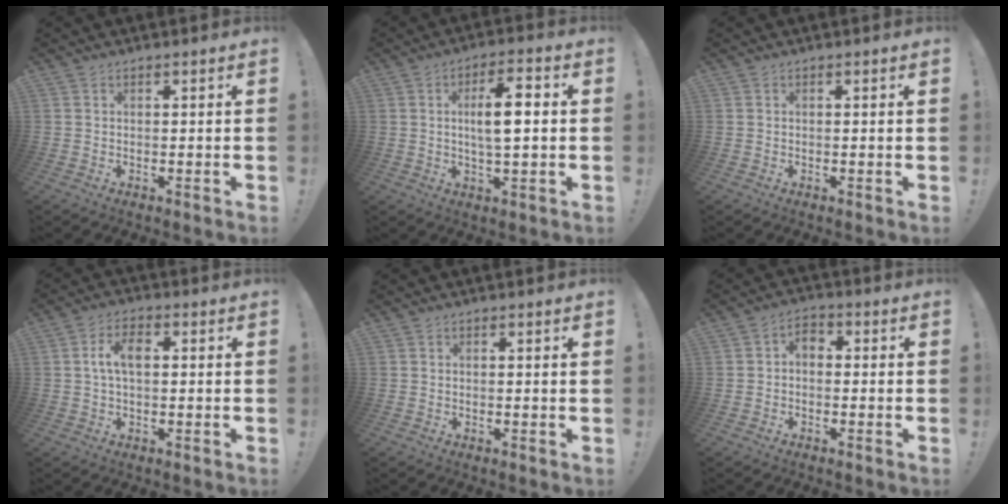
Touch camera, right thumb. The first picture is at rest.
{"total": 8.8, "force": [1.0, 2.8, 8.3], "torque": [-0.133, 0.002, 0.009]}
{"total": 0.0}
{"total": 6.2, "force": [0.8, 3.2, 5.3], "torque": [-0.087, 0.012, 0.011]}
{"total": 0.7, "force": [0.3, -0.3, 0.5], "torque": [-0.003, -0.004, 0.003]}
{"total": 3.3, "force": [-0.9, 2.3, 2.2], "torque": [-0.041, 0.008, -0.017]}